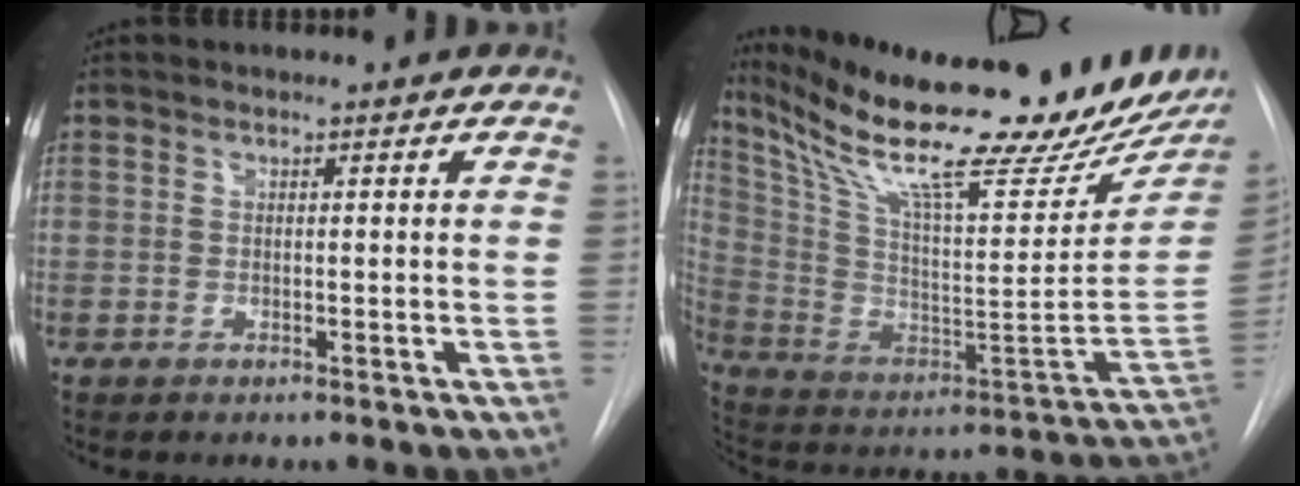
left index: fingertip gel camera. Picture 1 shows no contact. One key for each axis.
{"total": 31.9, "fx": 25.5, "fy": 4.3, "fz": 18.7, "tx": -0.323, "ty": -0.062, "tz": 0.374}